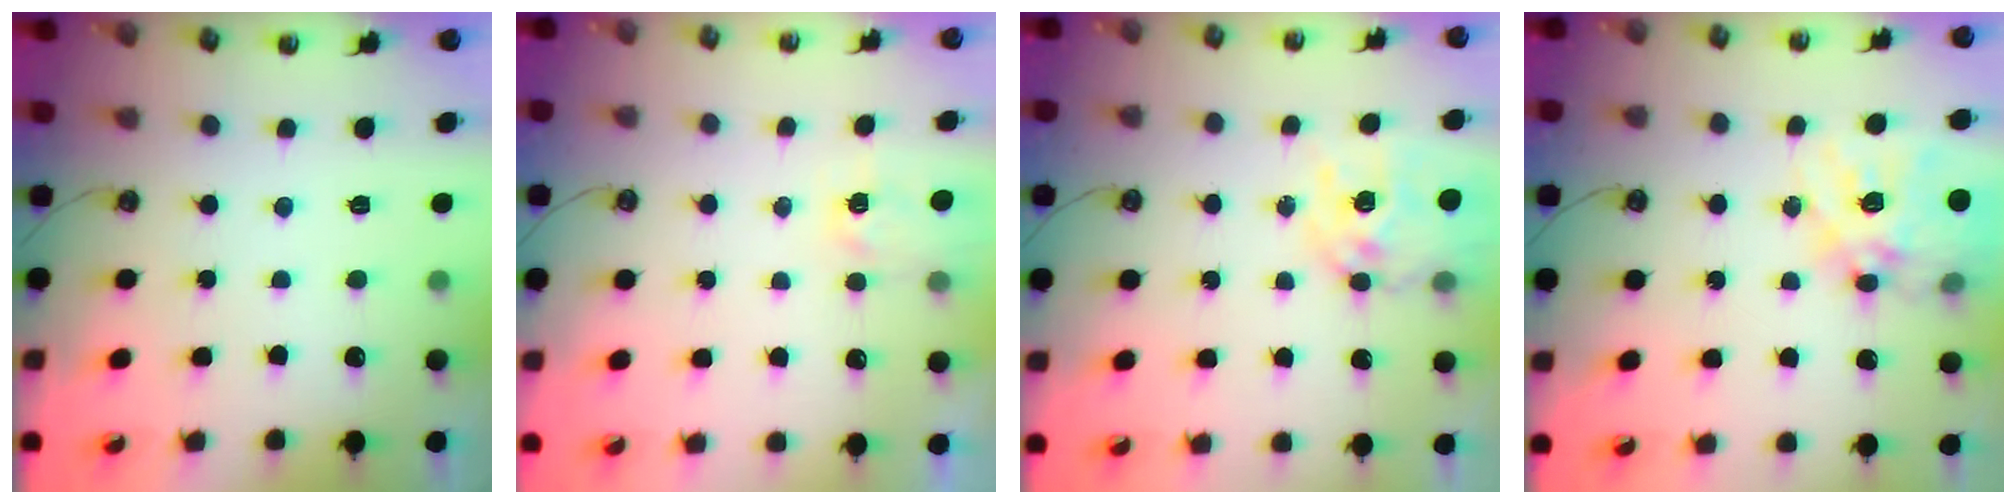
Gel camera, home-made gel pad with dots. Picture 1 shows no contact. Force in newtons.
{"total": 3.0, "press": 2.9, "slide": 0.5}
{"total": 11.9, "press": 11.8, "slide": 1.1}
{"total": 20.2, "press": 20.1, "slide": 1.7}